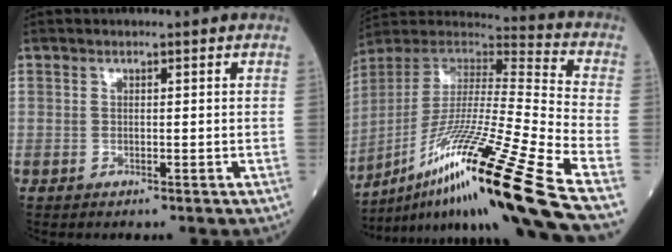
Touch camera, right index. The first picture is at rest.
{"total": 28.4, "force": [-17.3, -1.8, 22.5], "torque": [-0.378, -0.031, -0.313]}